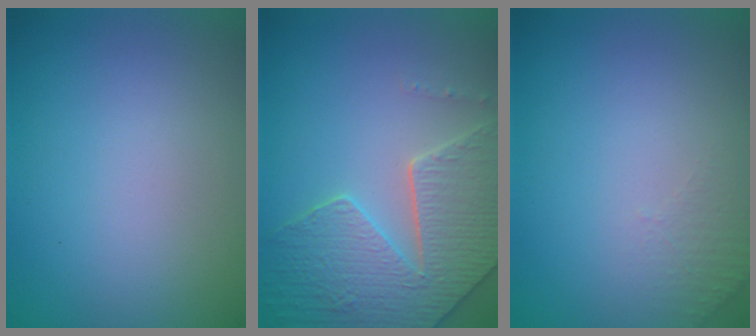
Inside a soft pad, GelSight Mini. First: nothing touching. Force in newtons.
{"total": 6.4, "press": 5.5, "slide": 3.2}
{"total": 1.3, "press": 1.2, "slide": 0.3}